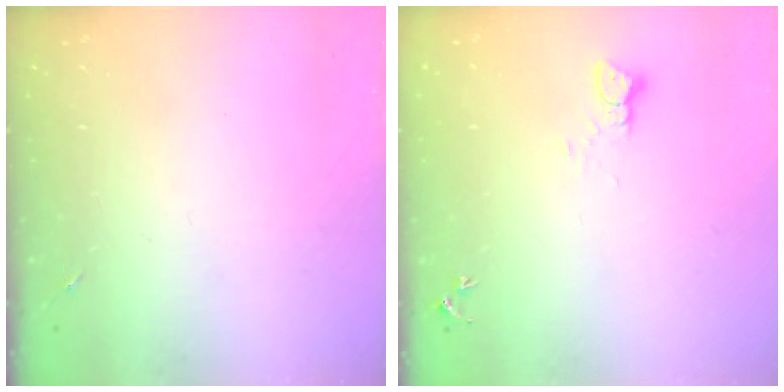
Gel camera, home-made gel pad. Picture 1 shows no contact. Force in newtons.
{"total": 2.2, "press": 2.2, "slide": 0.2}